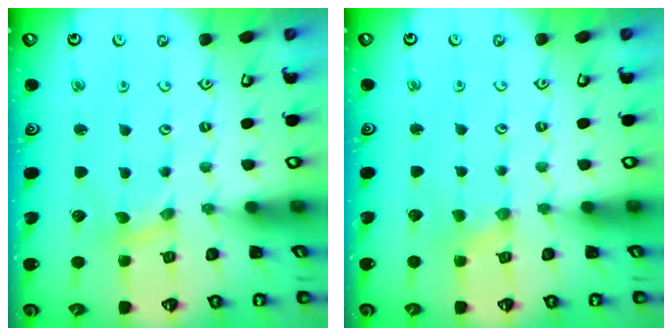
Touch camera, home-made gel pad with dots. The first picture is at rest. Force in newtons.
{"total": 1.3, "press": 1.2, "slide": 0.2}